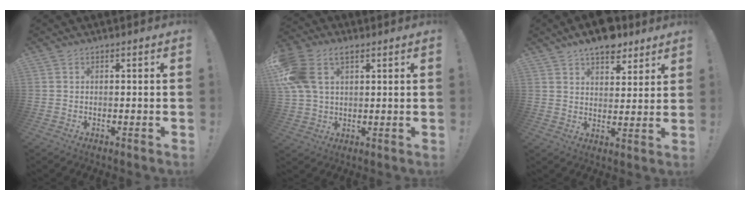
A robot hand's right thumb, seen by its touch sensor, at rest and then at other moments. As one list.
[{"total": 11.7, "force": [4.9, 7.5, 7.5], "torque": [-0.151, -0.007, 0.096]}, {"total": 10.0, "force": [7.7, 4.6, 4.4], "torque": [-0.057, -0.049, 0.140]}]